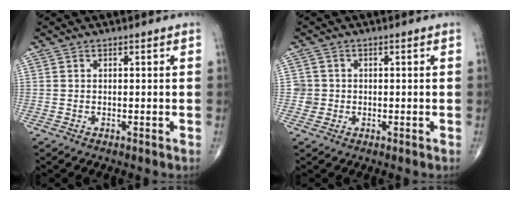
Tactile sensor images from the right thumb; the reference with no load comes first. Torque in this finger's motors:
{"motor_torque": [0.52, 0.37, 0.26, 0.14, -0.05]}